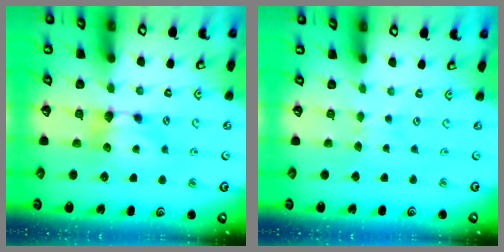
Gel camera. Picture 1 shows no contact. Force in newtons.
{"total": 2.9, "press": 2.9, "slide": 0.4}